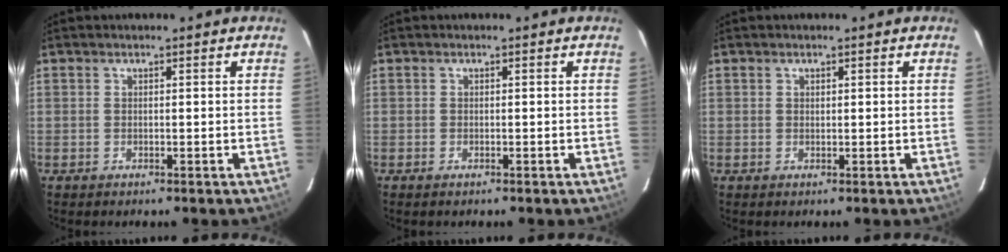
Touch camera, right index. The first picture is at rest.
{"total": 0.5, "force": [-0.4, 0.2, 0.3], "torque": [-0.006, -0.001, -0.008]}
{"total": 0.5, "force": [0.2, 0.4, 0.2], "torque": [-0.004, 0.002, 0.005]}